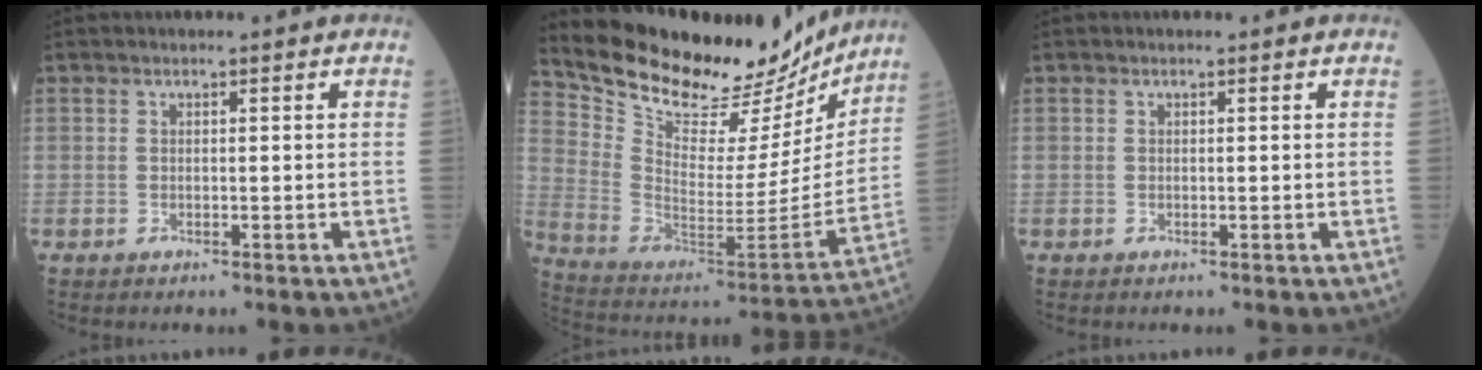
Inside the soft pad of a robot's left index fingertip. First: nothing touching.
{"total": 24.4, "force": [22.1, 6.9, 7.8], "torque": [-0.136, -0.043, 0.327]}
{"total": 0.0}